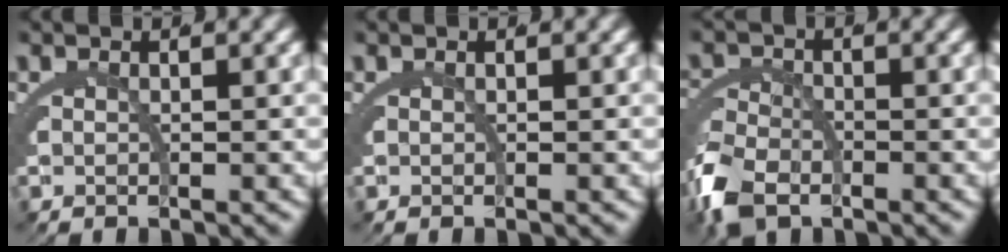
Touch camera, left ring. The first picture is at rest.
{"total": 0.0}
{"total": 4.1, "force": [-2.5, 2.4, 2.2], "torque": [-0.050, -0.016, -0.034]}